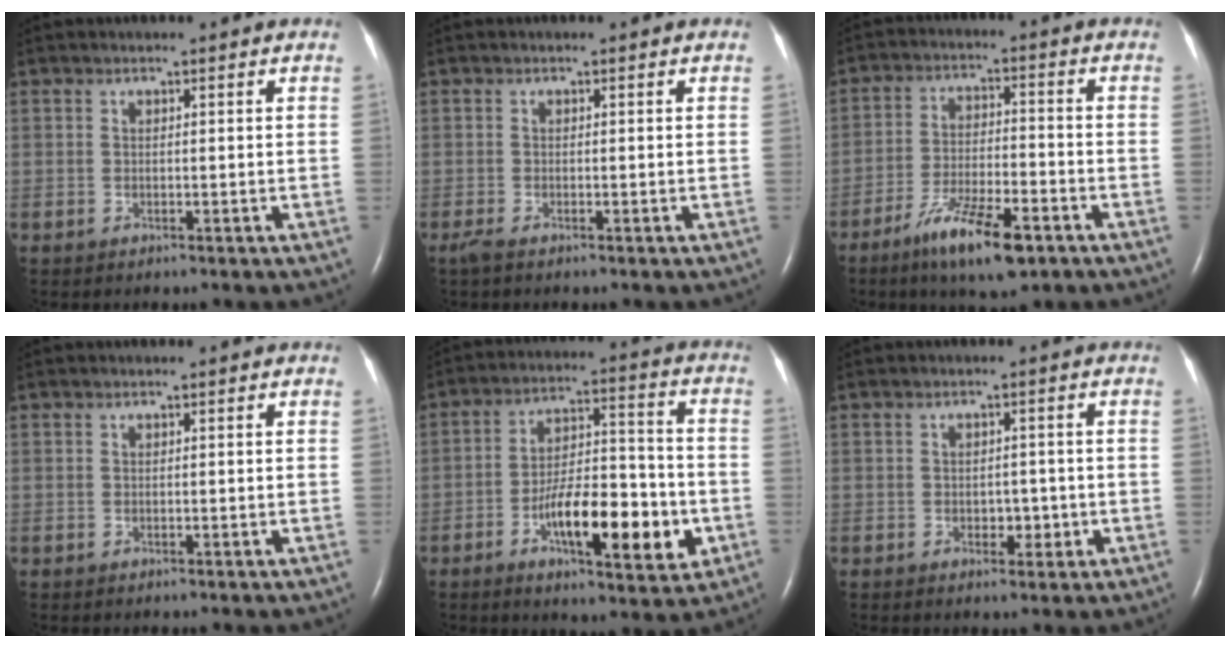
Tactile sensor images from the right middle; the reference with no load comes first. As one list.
[{"total": 1.0, "force": [-0.8, 0.1, 0.7], "torque": [-0.025, -0.007, -0.019]}, {"total": 10.6, "force": [-6.5, 2.1, 8.1], "torque": [-0.152, -0.017, -0.109]}, {"total": 0.0}, {"total": 15.0, "force": [-5.2, 4.2, 13.5], "torque": [-0.218, 0.008, -0.080]}, {"total": 2.6, "force": [-0.8, 1.6, 1.9], "torque": [-0.024, 0.004, -0.006]}]